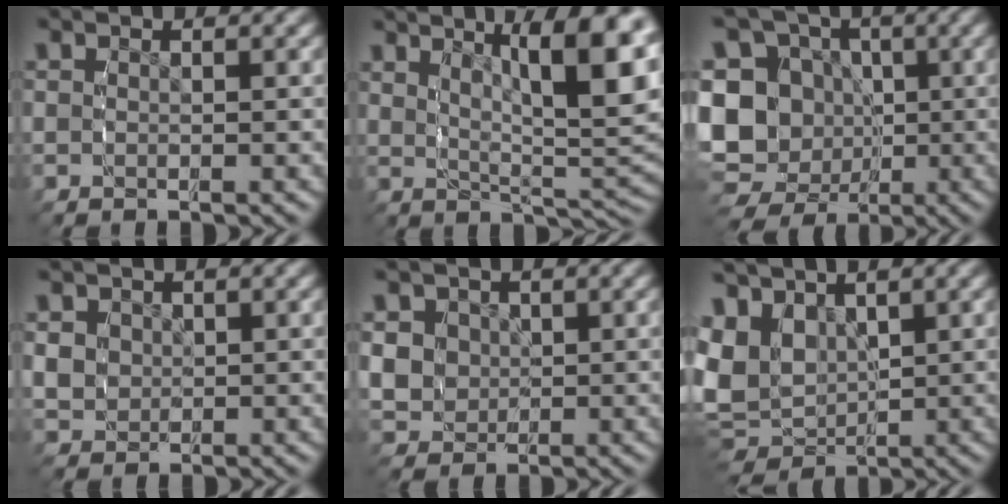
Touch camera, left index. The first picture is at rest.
{"total": 10.6, "force": [3.7, 3.1, 9.4], "torque": [-0.112, -0.001, 0.066]}
{"total": 15.8, "force": [-1.7, 14.0, 7.1], "torque": [-0.158, -0.050, -0.025]}
{"total": 3.1, "force": [0.2, 2.9, 1.2], "torque": [-0.029, -0.011, 0.015]}
{"total": 6.9, "force": [0.4, 6.3, 2.7], "torque": [-0.059, -0.020, 0.015]}
{"total": 8.3, "force": [0.1, 7.0, 4.4], "torque": [-0.121, -0.045, 0.022]}